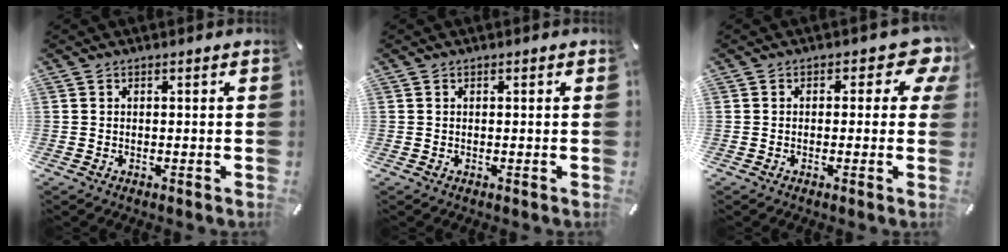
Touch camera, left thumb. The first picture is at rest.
{"total": 0.0}
{"total": 6.5, "force": [2.0, 3.8, 5.0], "torque": [-0.057, -0.006, 0.029]}